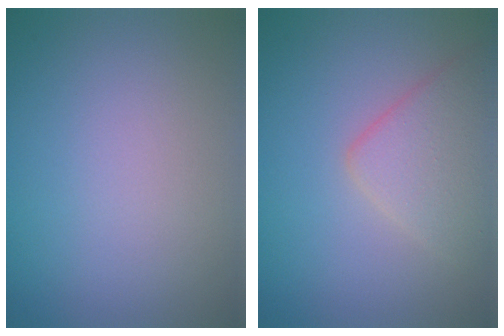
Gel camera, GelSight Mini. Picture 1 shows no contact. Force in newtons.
{"total": 3.8, "press": 3.8, "slide": 0.2}